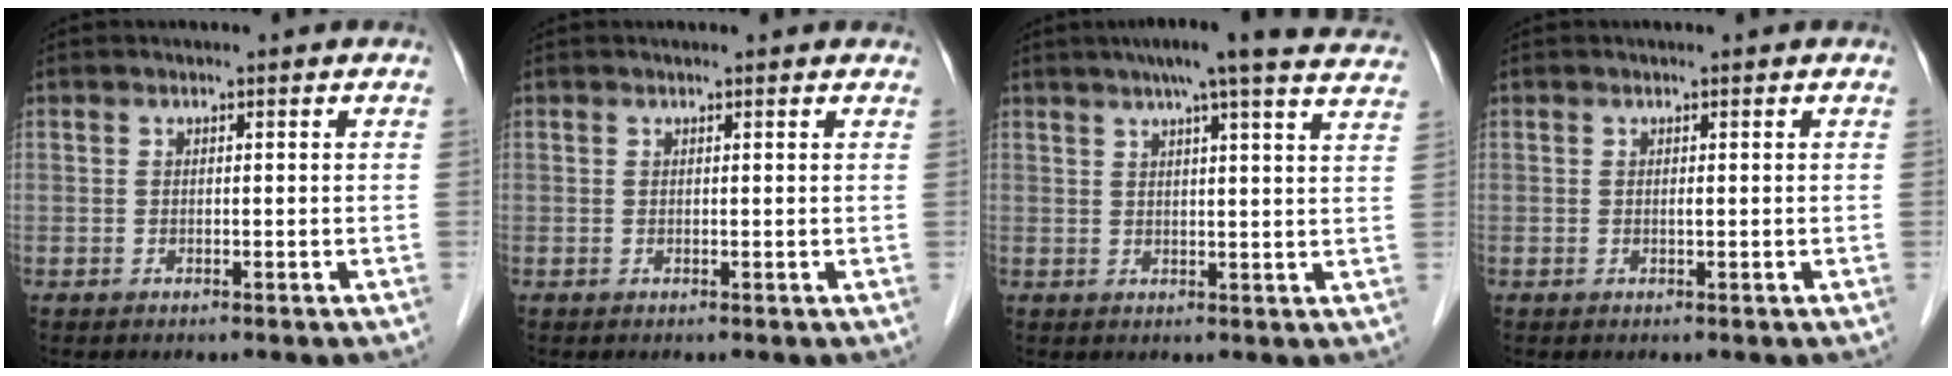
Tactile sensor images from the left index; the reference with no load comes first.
{"total": 2.7, "force": [2.4, 1.0, 0.9], "torque": [-0.001, 0.018, 0.027]}
{"total": 19.7, "force": [17.3, 0.6, 9.5], "torque": [-0.130, 0.004, 0.203]}
{"total": 0.6, "force": [0.2, 0.3, 0.4], "torque": [-0.005, -0.002, 0.002]}